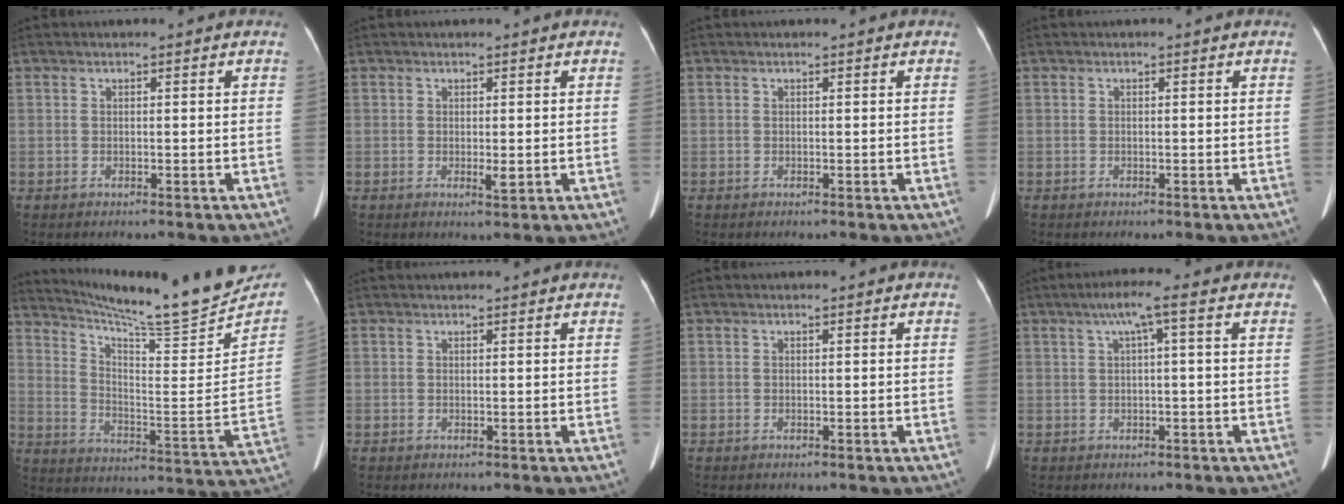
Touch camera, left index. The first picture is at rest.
{"total": 1.5, "force": [0.4, 0.5, 1.4], "torque": [-0.023, -0.003, 0.008]}
{"total": 0.0}
{"total": 0.0}
{"total": 20.4, "force": [19.0, -0.2, 7.4], "torque": [-0.125, -0.082, 0.272]}
{"total": 2.2, "force": [2.1, 0.0, 0.5], "torque": [-0.008, 0.015, 0.028]}
{"total": 0.0}
{"total": 3.7, "force": [1.5, -0.4, 3.4], "torque": [-0.066, 0.016, 0.026]}